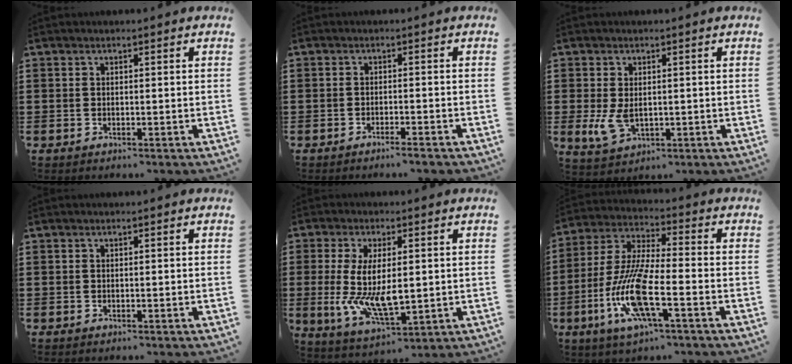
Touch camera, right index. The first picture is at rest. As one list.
[{"total": 1.6, "force": [-1.5, -0.2, 0.7], "torque": [-0.012, 0.000, -0.028]}, {"total": 3.9, "force": [-0.2, 2.3, 3.1], "torque": [-0.071, -0.002, -0.003]}, {"total": 0.0}, {"total": 10.3, "force": [-0.2, 4.3, 9.3], "torque": [-0.198, -0.009, -0.001]}, {"total": 12.0, "force": [-4.7, 2.5, 10.8], "torque": [-0.242, -0.015, -0.093]}]